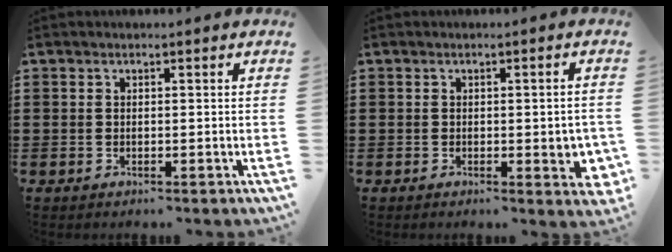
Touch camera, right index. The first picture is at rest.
{"total": 5.1, "force": [-0.5, 1.5, 4.8], "torque": [-0.061, -0.006, -0.009]}